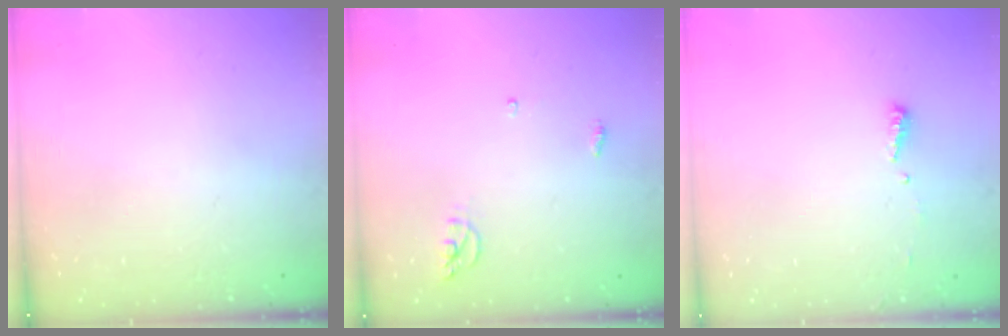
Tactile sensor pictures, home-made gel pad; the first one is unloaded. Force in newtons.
{"total": 3.8, "press": 3.7, "slide": 0.2}
{"total": 3.9, "press": 3.9, "slide": 0.4}